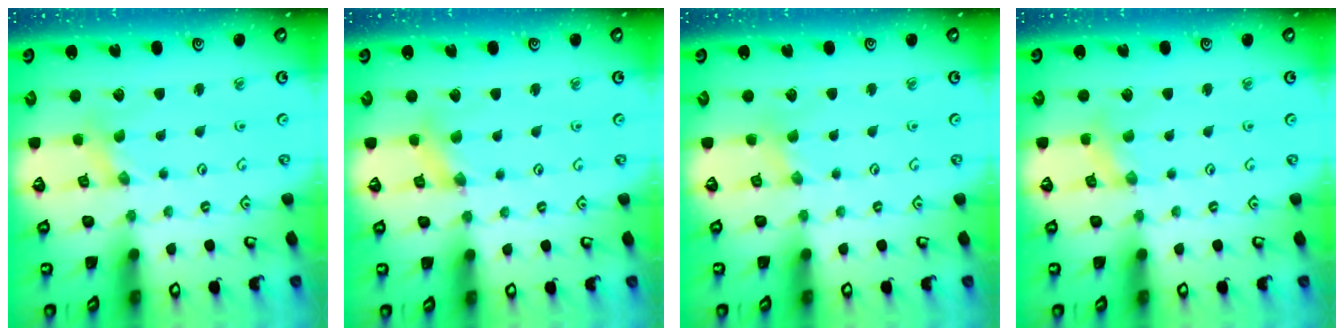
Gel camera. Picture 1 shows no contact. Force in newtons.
{"total": 2.5, "press": 2.4, "slide": 0.3}
{"total": 1.3, "press": 1.3, "slide": 0.2}
{"total": 2.4, "press": 2.3, "slide": 0.3}